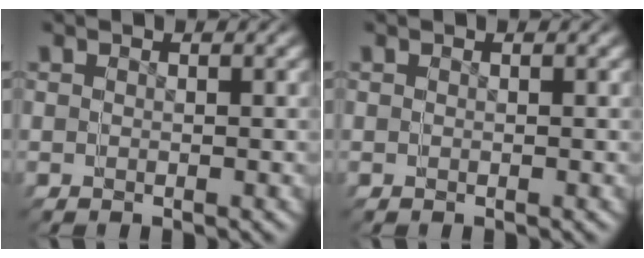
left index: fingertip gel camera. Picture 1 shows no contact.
{"total": 0.0}